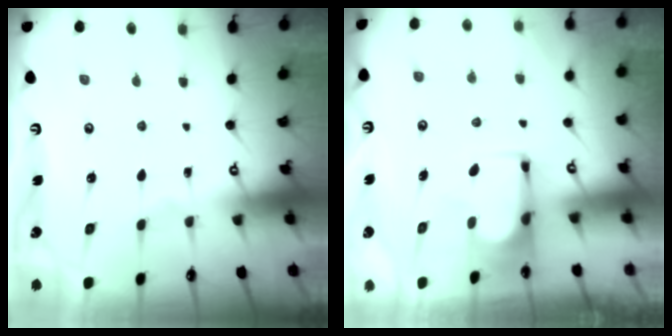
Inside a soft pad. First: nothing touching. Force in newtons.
{"total": 1.6, "press": 1.5, "slide": 0.1}